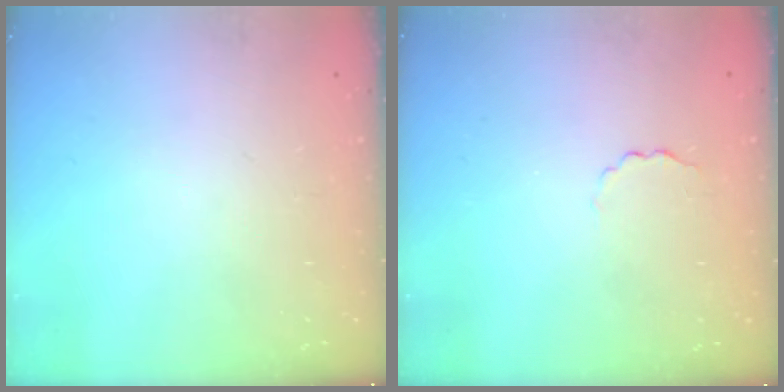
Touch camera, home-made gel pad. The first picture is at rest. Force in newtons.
{"total": 1.5, "press": 1.4, "slide": 0.5}